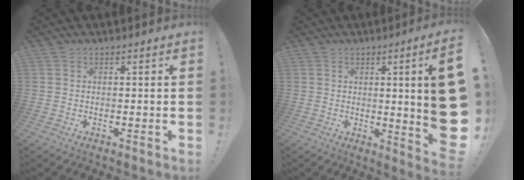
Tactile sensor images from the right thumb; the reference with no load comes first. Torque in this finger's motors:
{"motor_torque": [2.08, 2.92, 0.37, 0.08, 0.13]}